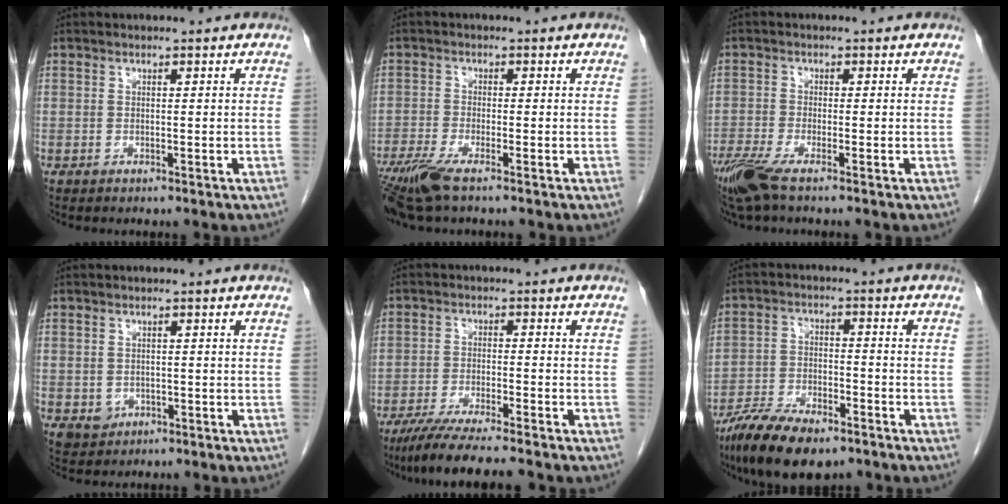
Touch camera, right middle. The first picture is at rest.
{"total": 6.3, "force": [-4.4, 0.6, 4.5], "torque": [-0.088, -0.017, -0.083]}
{"total": 5.0, "force": [-3.6, 0.4, 3.4], "torque": [-0.075, -0.015, -0.074]}
{"total": 2.9, "force": [-0.7, 2.7, 0.9], "torque": [-0.015, 0.001, -0.001]}
{"total": 9.7, "force": [-8.1, -0.1, 5.5], "torque": [-0.086, -0.028, -0.131]}
{"total": 11.7, "force": [-8.6, 4.0, 6.9], "torque": [-0.126, -0.016, -0.155]}